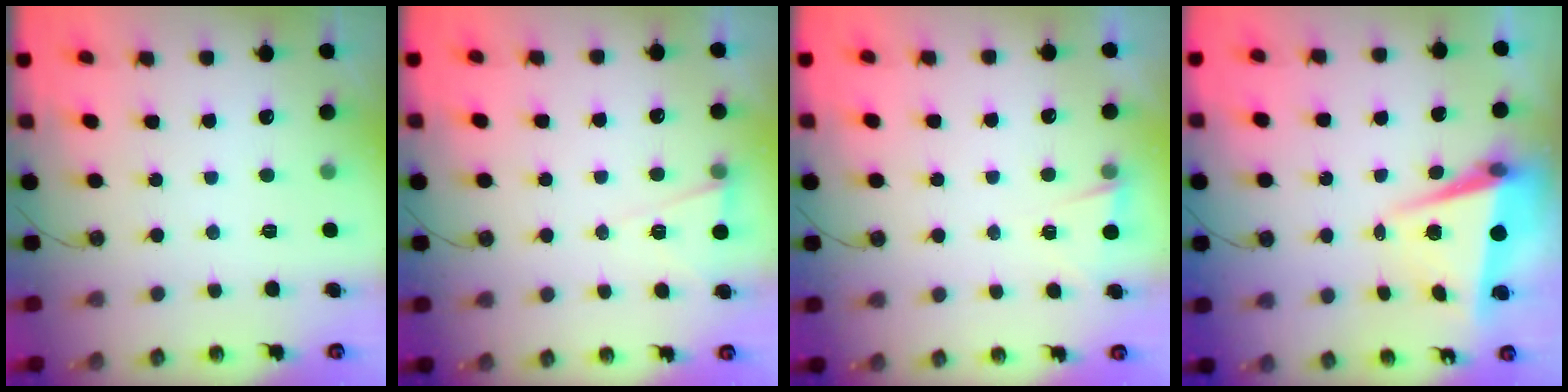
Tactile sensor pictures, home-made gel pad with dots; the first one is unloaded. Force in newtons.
{"total": 6.0, "press": 4.2, "slide": 4.4}
{"total": 1.5, "press": 1.3, "slide": 0.8}
{"total": 6.4, "press": 6.1, "slide": 1.8}